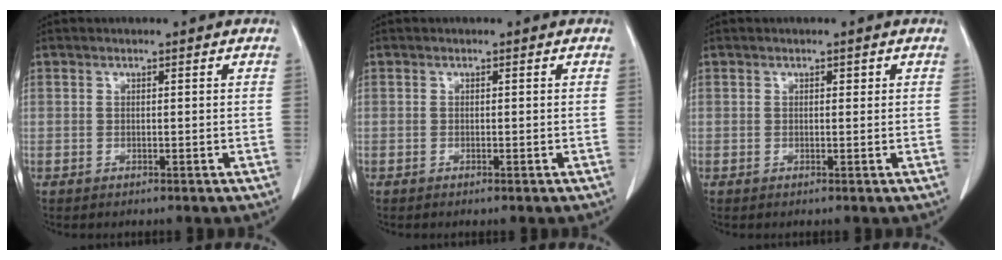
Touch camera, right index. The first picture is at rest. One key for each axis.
{"total": 0.0}
{"total": 0.6, "fx": 0.3, "fy": 0.4, "fz": 0.4, "tx": -0.003, "ty": 0.001, "tz": 0.002}